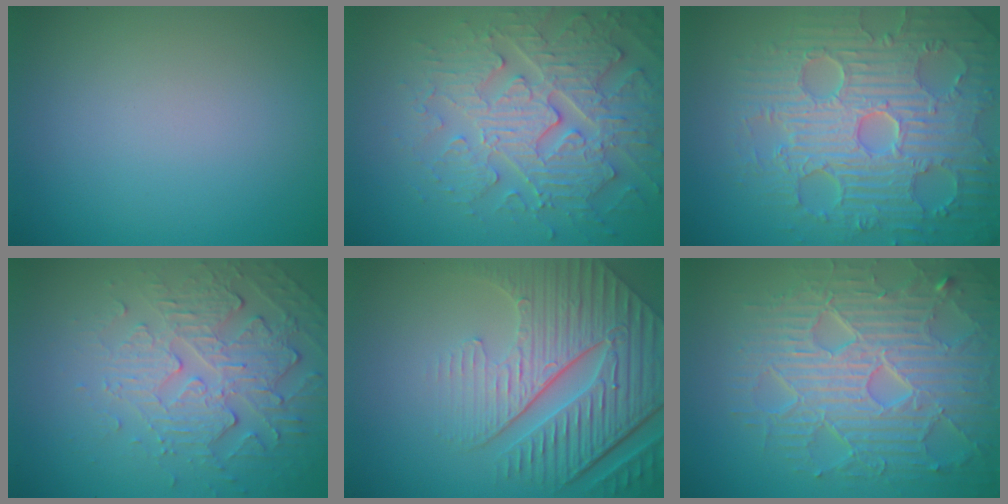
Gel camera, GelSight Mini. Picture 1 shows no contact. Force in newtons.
{"total": 6.1, "press": 5.3, "slide": 3.0}
{"total": 9.4, "press": 6.8, "slide": 6.4}
{"total": 5.3, "press": 3.7, "slide": 3.7}
{"total": 9.0, "press": 6.2, "slide": 6.5}
{"total": 8.9, "press": 6.2, "slide": 6.4}